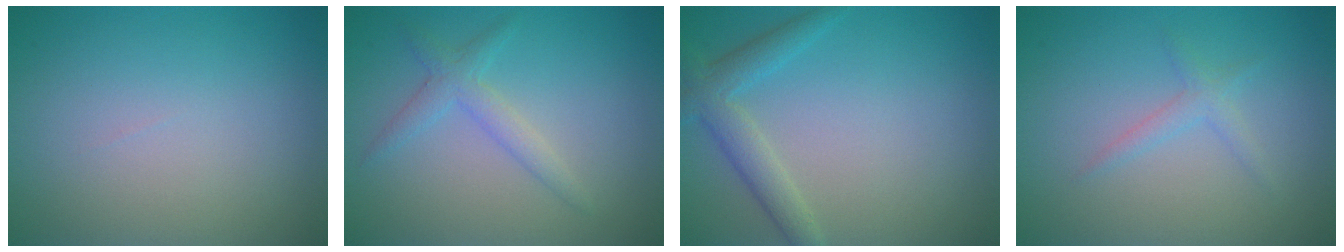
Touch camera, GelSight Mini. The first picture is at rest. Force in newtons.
{"total": 2.1, "press": 2.1, "slide": 0.1}
{"total": 3.0, "press": 3.0, "slide": 0.1}
{"total": 1.3, "press": 1.3, "slide": 0.1}